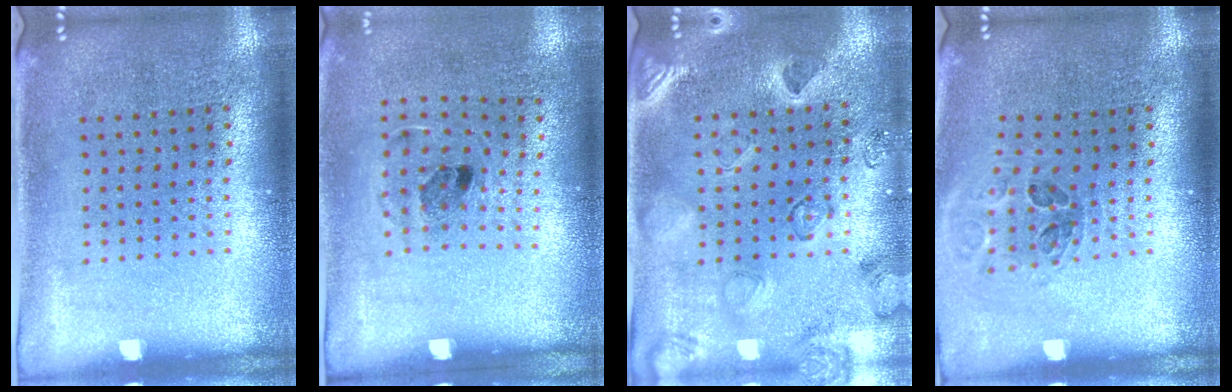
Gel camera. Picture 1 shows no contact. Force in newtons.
{"total": 1.2, "press": 0.7, "slide": 0.9}
{"total": 2.3, "press": 2.1, "slide": 1.0}
{"total": 1.0, "press": 1.0, "slide": 0.1}